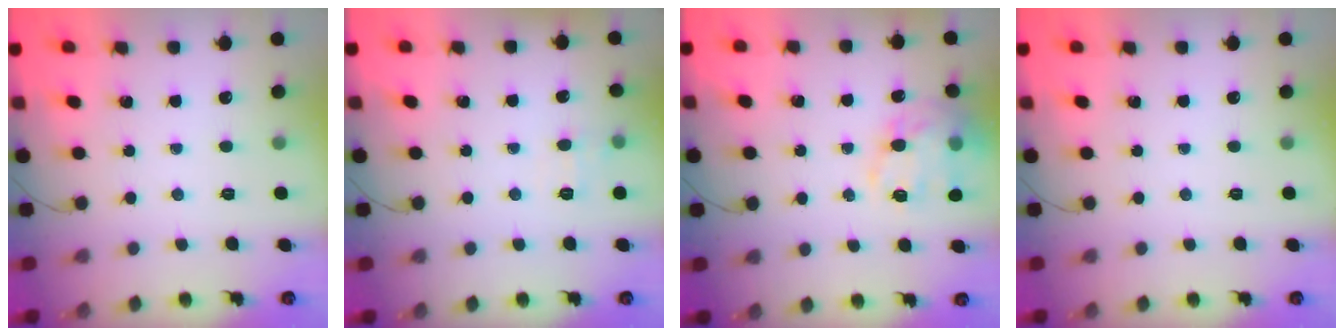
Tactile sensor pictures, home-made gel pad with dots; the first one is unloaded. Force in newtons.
{"total": 6.0, "press": 5.9, "slide": 1.4}
{"total": 15.1, "press": 14.9, "slide": 2.5}
{"total": 0.0}